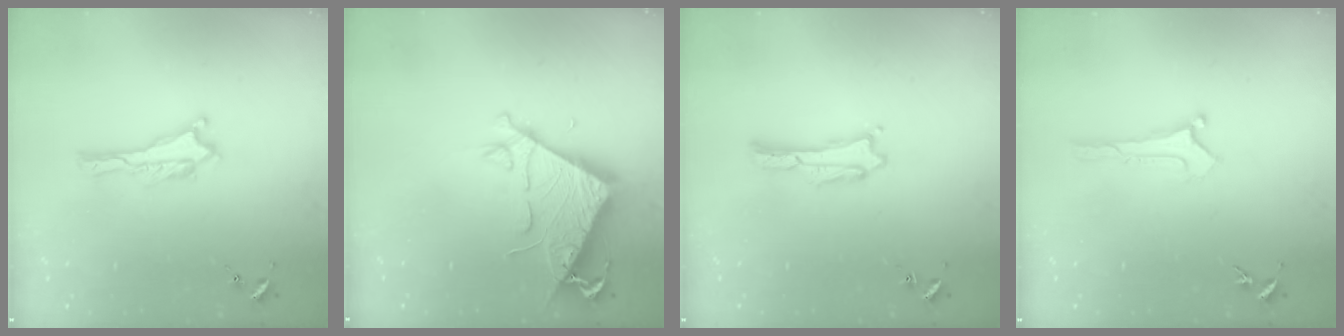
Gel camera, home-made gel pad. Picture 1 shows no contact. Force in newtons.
{"total": 7.1, "press": 7.1, "slide": 0.6}
{"total": 0.7, "press": 0.7, "slide": 0.1}
{"total": 0.0}